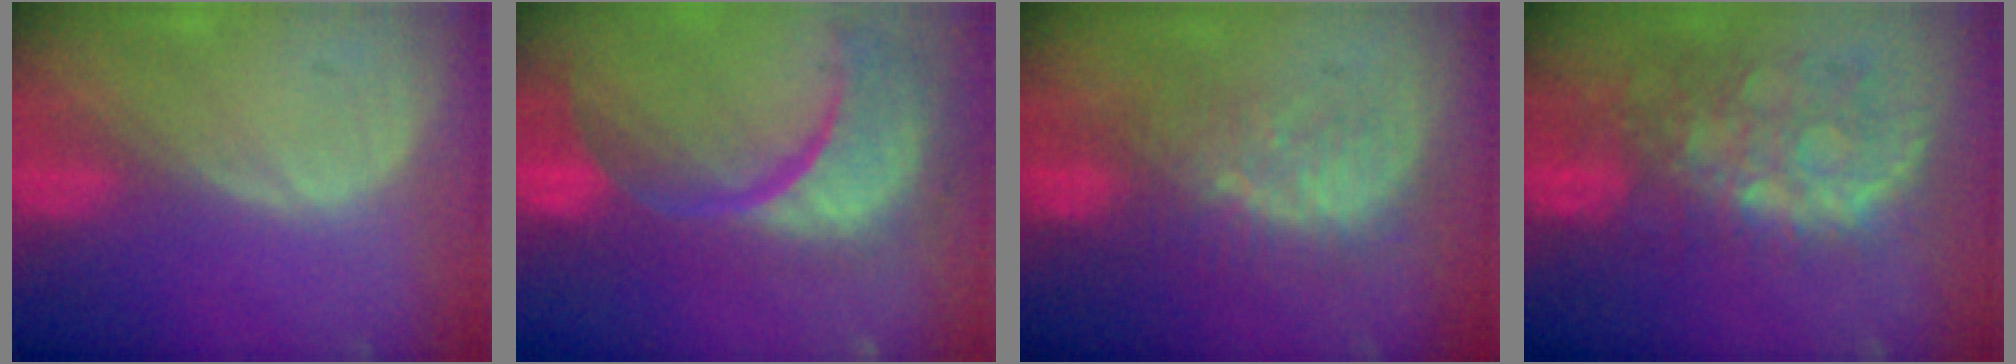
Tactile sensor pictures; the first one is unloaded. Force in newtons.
{"total": 15.3, "press": 12.1, "slide": 9.4}
{"total": 8.4, "press": 7.8, "slide": 3.0}
{"total": 10.4, "press": 9.4, "slide": 4.6}